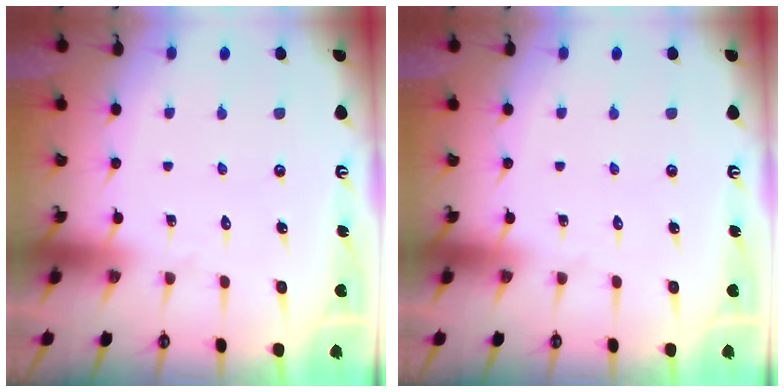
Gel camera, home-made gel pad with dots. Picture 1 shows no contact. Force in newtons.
{"total": 0.0}